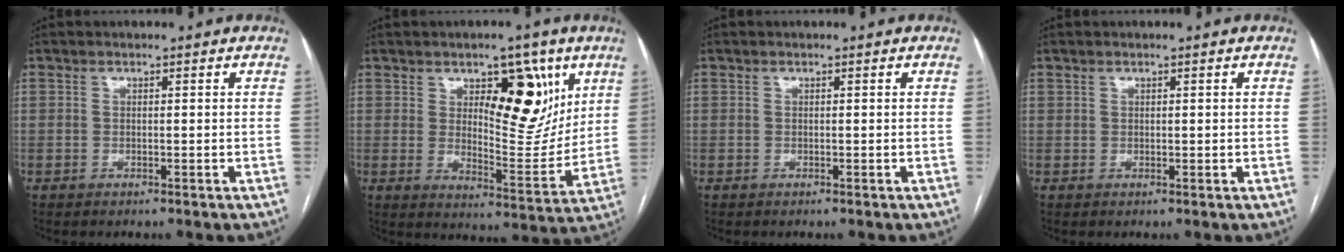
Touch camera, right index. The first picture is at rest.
{"total": 12.6, "force": [5.6, 5.2, 10.1], "torque": [-0.133, -0.002, 0.092]}
{"total": 0.0}
{"total": 0.9, "force": [0.7, 0.5, 0.3], "torque": [0.002, -0.002, 0.012]}